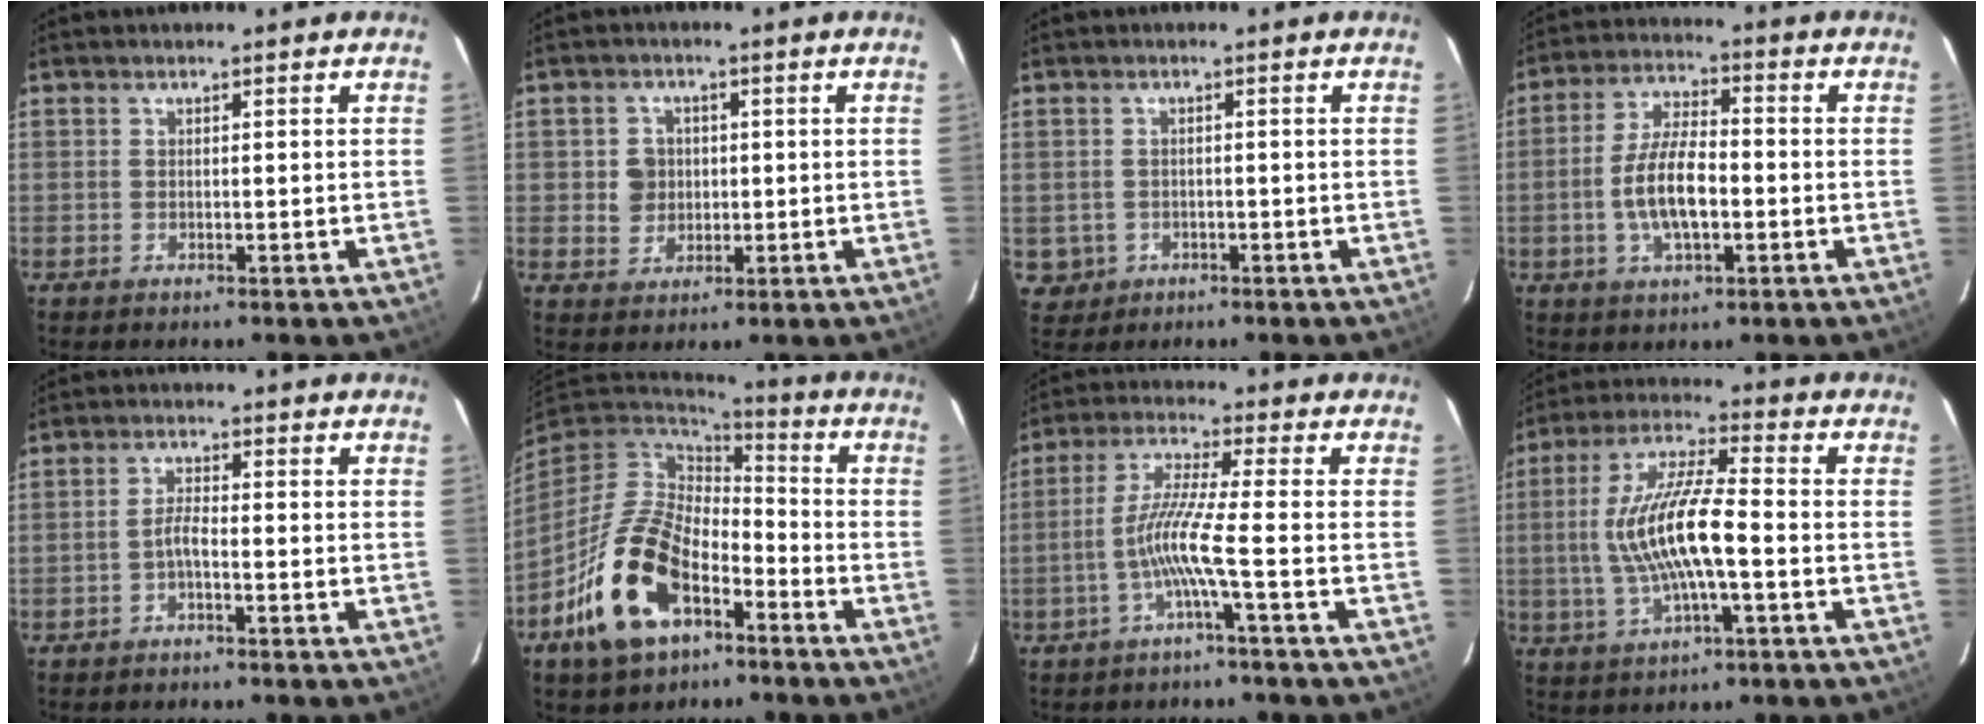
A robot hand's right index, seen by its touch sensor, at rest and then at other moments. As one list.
[{"total": 4.4, "force": [0.3, 4.2, 1.2], "torque": [-0.020, 0.014, 0.011]}, {"total": 4.0, "force": [-0.8, 3.9, 0.7], "torque": [-0.023, 0.007, 0.000]}, {"total": 9.9, "force": [-2.1, 3.9, 8.9], "torque": [-0.178, 0.006, -0.036]}, {"total": 2.2, "force": [-1.3, 0.3, 1.7], "torque": [-0.040, 0.007, -0.028]}, {"total": 17.8, "force": [-8.5, 10.0, 12.0], "torque": [-0.257, -0.010, -0.152]}, {"total": 7.6, "force": [-2.9, -1.4, 6.9], "torque": [-0.154, 0.003, -0.055]}, {"total": 13.7, "force": [-1.9, 3.0, 13.2], "torque": [-0.263, 0.006, -0.037]}]